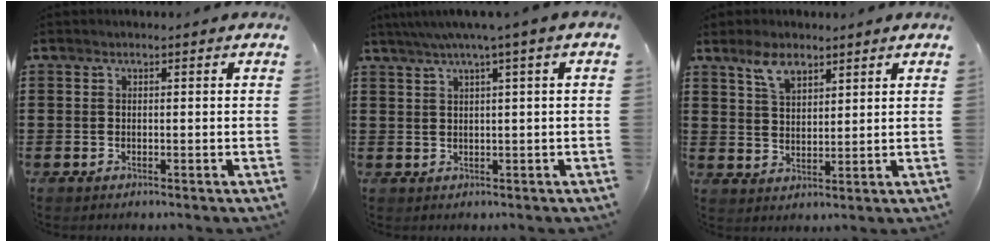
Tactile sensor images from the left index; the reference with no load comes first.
{"total": 2.7, "force": [1.1, 0.0, 2.5], "torque": [-0.047, 0.001, 0.019]}
{"total": 5.2, "force": [3.6, 2.6, 2.7], "torque": [-0.056, 0.004, 0.065]}